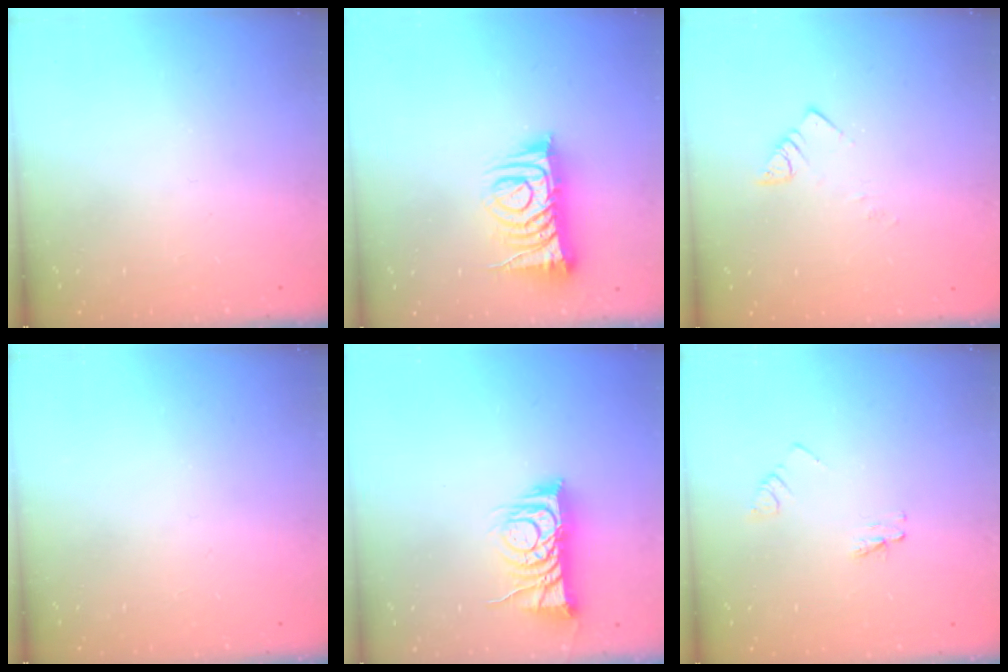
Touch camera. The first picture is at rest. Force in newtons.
{"total": 11.9, "press": 11.8, "slide": 1.1}
{"total": 2.9, "press": 2.9, "slide": 0.2}
{"total": 0.0}
{"total": 9.1, "press": 9.1, "slide": 0.4}
{"total": 2.8, "press": 2.8, "slide": 0.3}